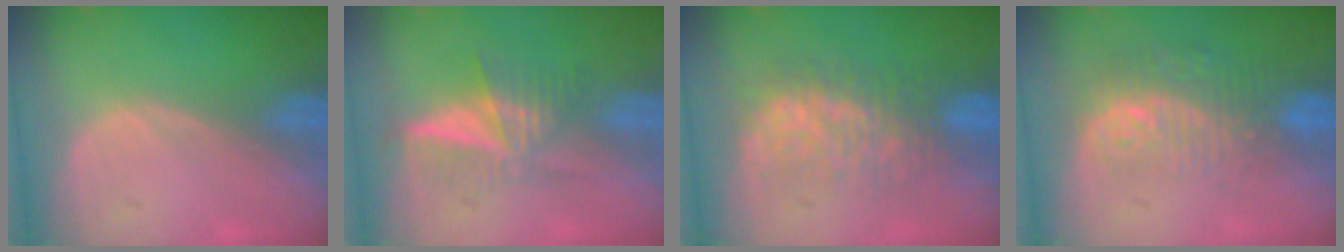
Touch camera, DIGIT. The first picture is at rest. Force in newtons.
{"total": 6.3, "press": 5.3, "slide": 3.5}
{"total": 7.8, "press": 7.7, "slide": 1.4}
{"total": 9.9, "press": 8.1, "slide": 5.7}